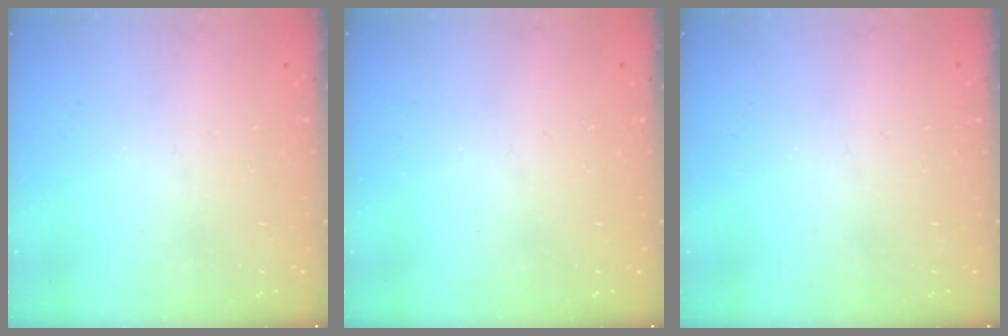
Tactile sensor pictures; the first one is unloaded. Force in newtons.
{"total": 0.0}
{"total": 0.0}